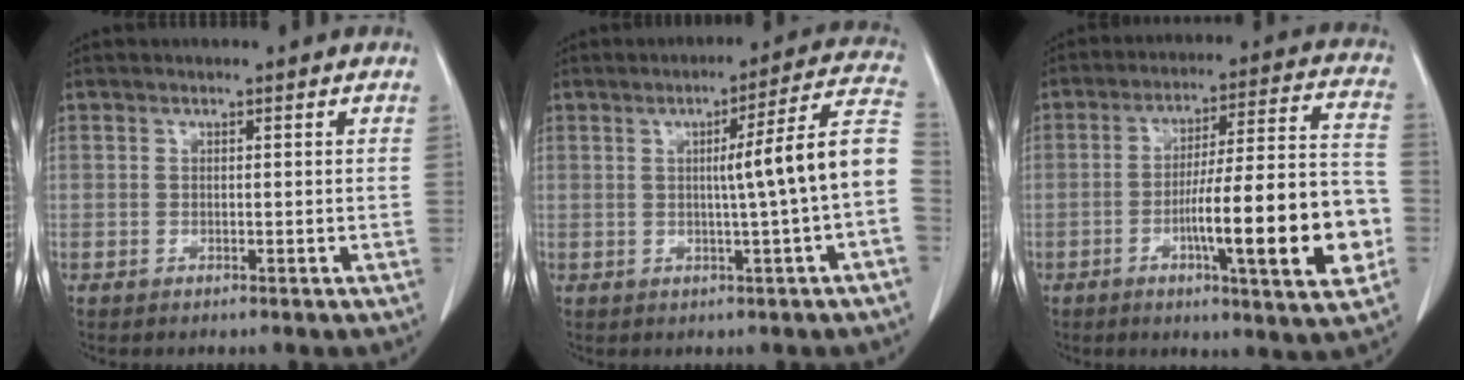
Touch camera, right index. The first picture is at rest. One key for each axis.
{"total": 11.0, "fx": -0.7, "fy": -1.2, "fz": 10.9, "tx": -0.141, "ty": 0.021, "tz": -0.014}
{"total": 18.9, "fx": -5.1, "fy": 1.5, "fz": 18.2, "tx": -0.243, "ty": 0.014, "tz": -0.070}